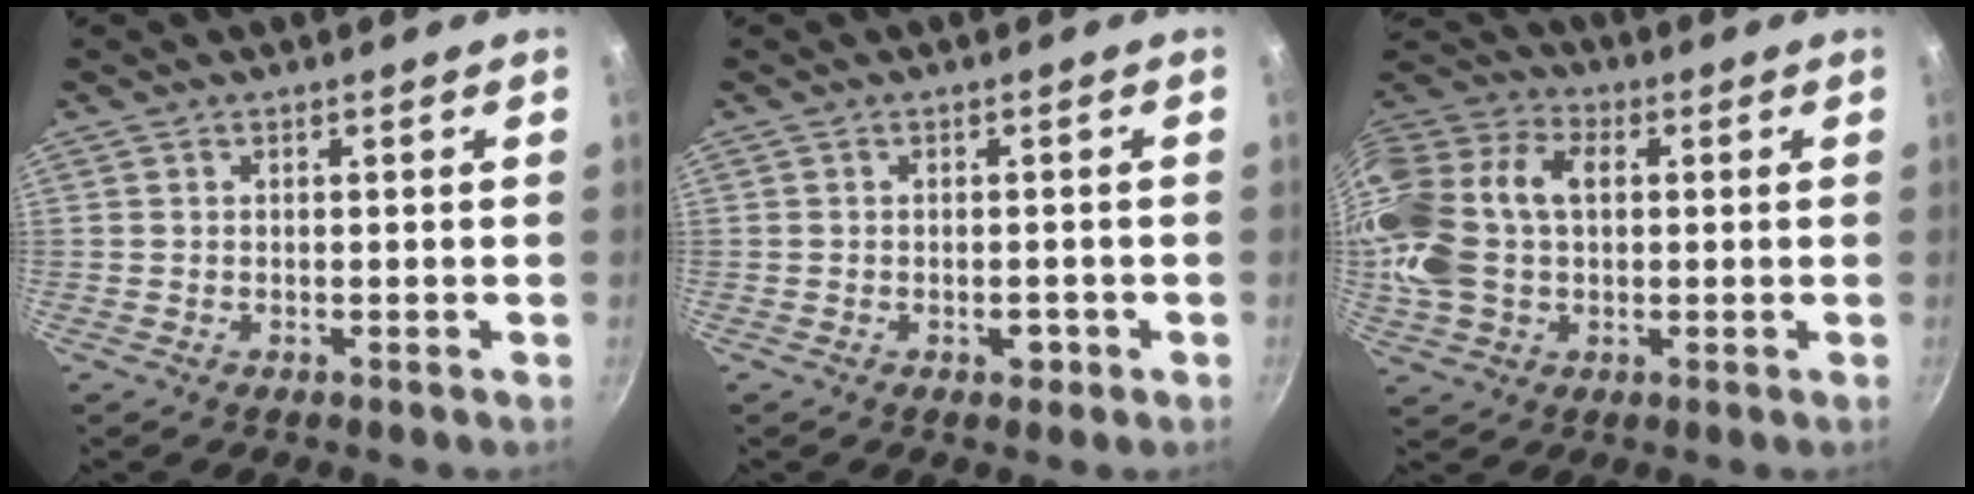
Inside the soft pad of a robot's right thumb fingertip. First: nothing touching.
{"total": 2.1, "force": [-0.9, 1.3, 1.4], "torque": [-0.011, 0.010, -0.009]}
{"total": 21.2, "force": [1.9, 14.7, 15.2], "torque": [-0.318, 0.041, 0.025]}